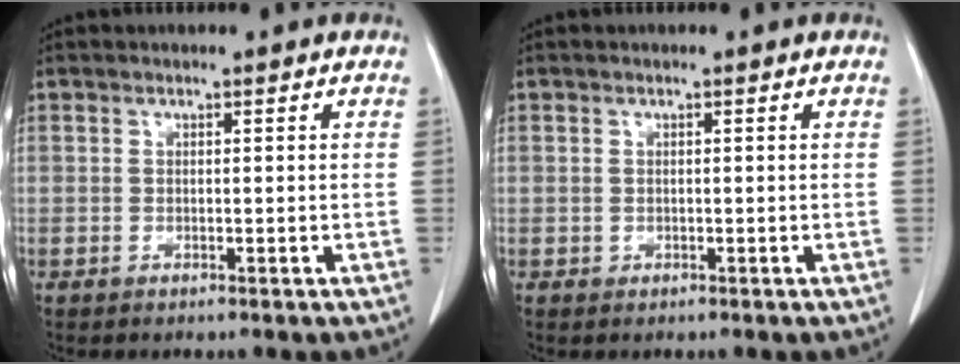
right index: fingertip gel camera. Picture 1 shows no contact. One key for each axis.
{"total": 0.5, "fx": 0.0, "fy": 0.5, "fz": 0.0, "tx": -0.001, "ty": 0.002, "tz": 0.000}